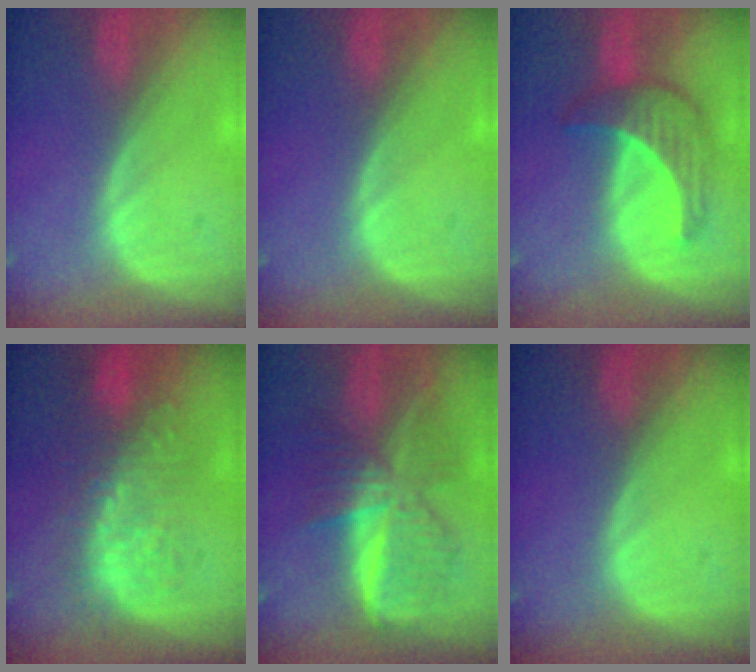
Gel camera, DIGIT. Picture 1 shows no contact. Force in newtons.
{"total": 0.0}
{"total": 6.6, "press": 6.5, "slide": 0.9}
{"total": 11.0, "press": 9.6, "slide": 5.5}
{"total": 9.5, "press": 9.5, "slide": 0.6}
{"total": 0.0}